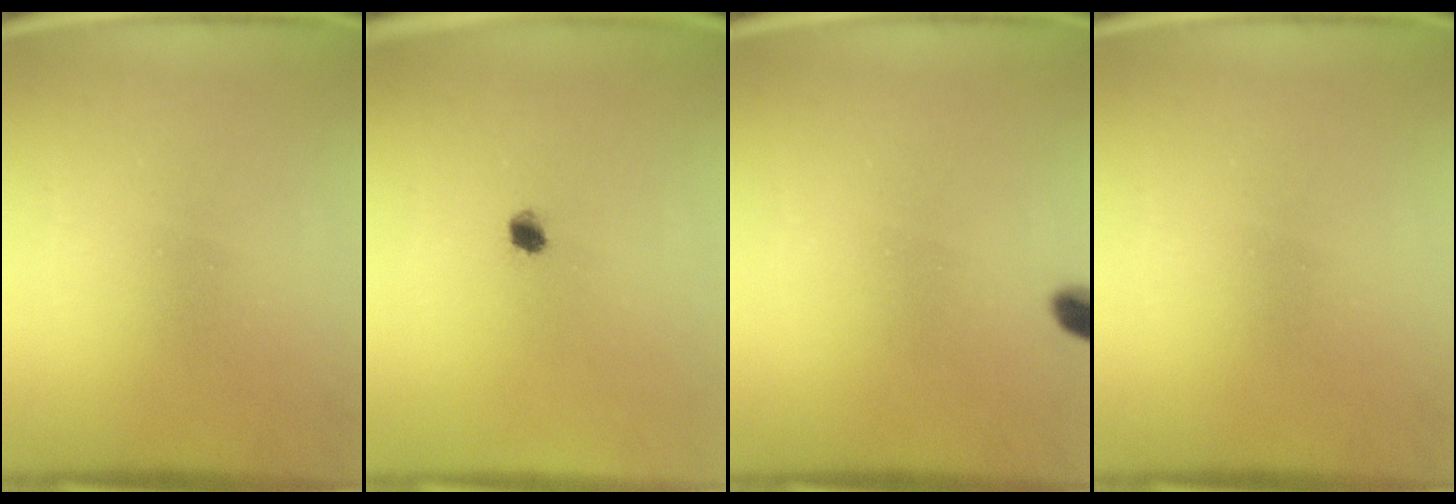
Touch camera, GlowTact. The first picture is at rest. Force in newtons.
{"total": 2.1}
{"total": 2.9}
{"total": 0.0}